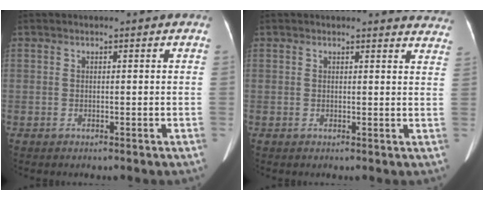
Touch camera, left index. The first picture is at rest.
{"total": 7.0, "force": [6.9, 1.2, 0.4], "torque": [0.029, -0.035, 0.035]}